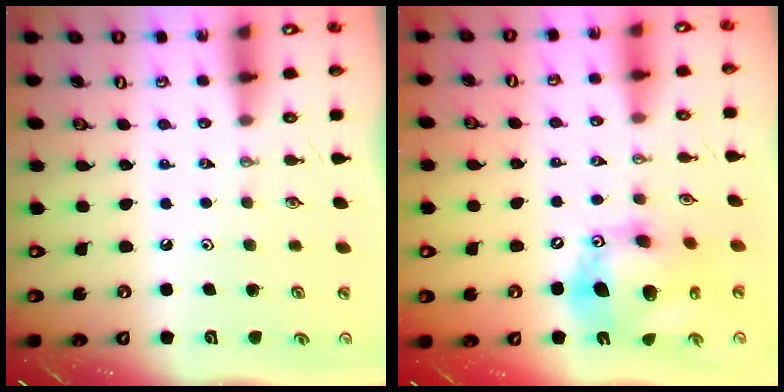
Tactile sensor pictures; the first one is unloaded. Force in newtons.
{"total": 16.5, "press": 16.2, "slide": 3.1}